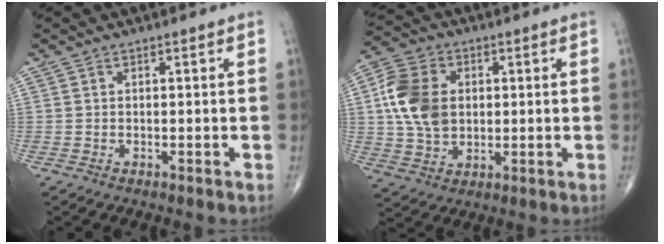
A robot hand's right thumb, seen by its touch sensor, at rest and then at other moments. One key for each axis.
{"total": 12.6, "fx": 1.6, "fy": 9.3, "fz": 8.3, "tx": -0.146, "ty": 0.006, "tz": 0.030}